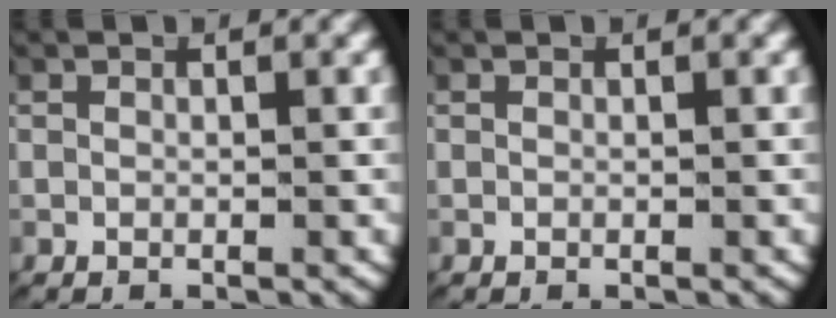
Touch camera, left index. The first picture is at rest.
{"total": 0.0}